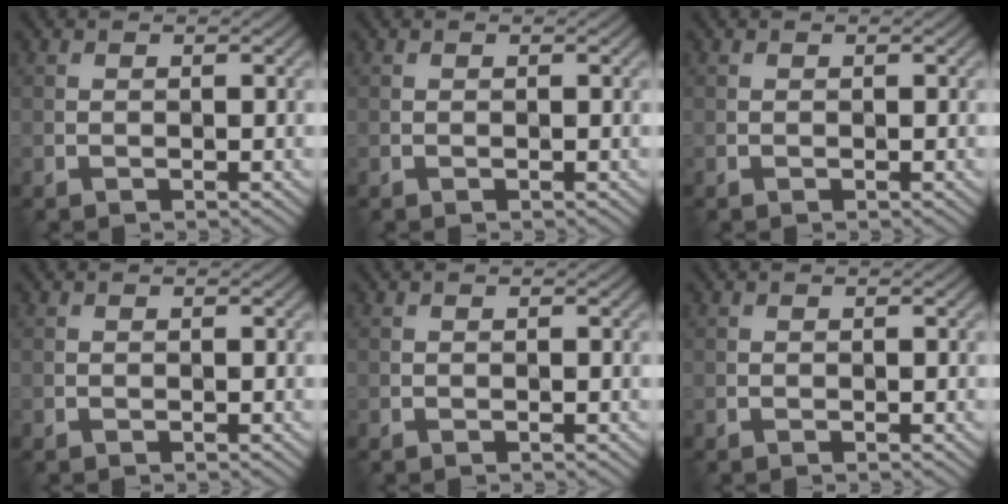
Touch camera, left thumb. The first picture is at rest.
{"total": 0.0}
{"total": 0.0}
{"total": 0.0}
{"total": 0.0}
{"total": 0.0}